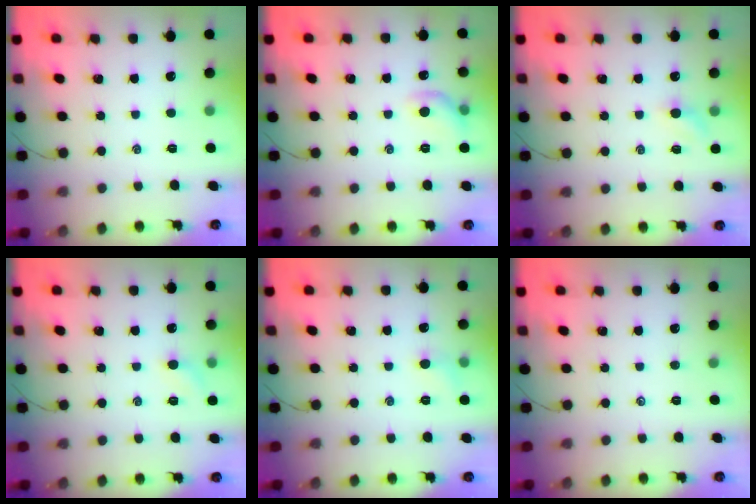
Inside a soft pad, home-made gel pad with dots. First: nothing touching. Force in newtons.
{"total": 7.4, "press": 7.3, "slide": 1.0}
{"total": 2.9, "press": 2.7, "slide": 0.9}
{"total": 5.9, "press": 5.6, "slide": 2.0}
{"total": 5.4, "press": 5.1, "slide": 1.8}
{"total": 0.0}